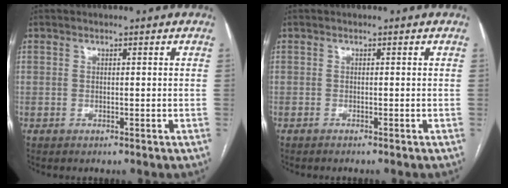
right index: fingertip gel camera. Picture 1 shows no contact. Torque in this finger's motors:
{"motor_torque": [-0.10, -0.07, 0.00, 0.01]}